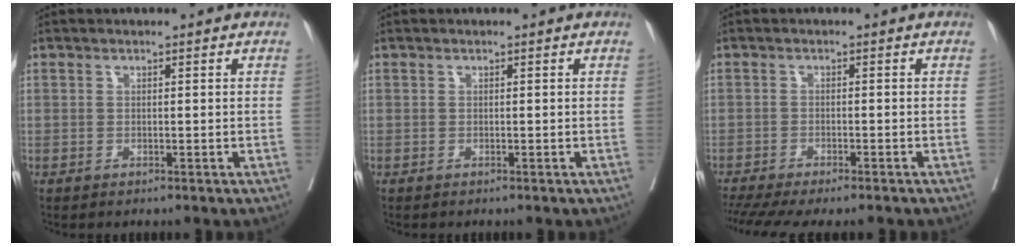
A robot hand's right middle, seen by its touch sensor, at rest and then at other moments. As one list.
[{"total": 0.0}, {"total": 11.4, "force": [-9.7, 1.8, 5.8], "torque": [-0.094, -0.012, -0.140]}]